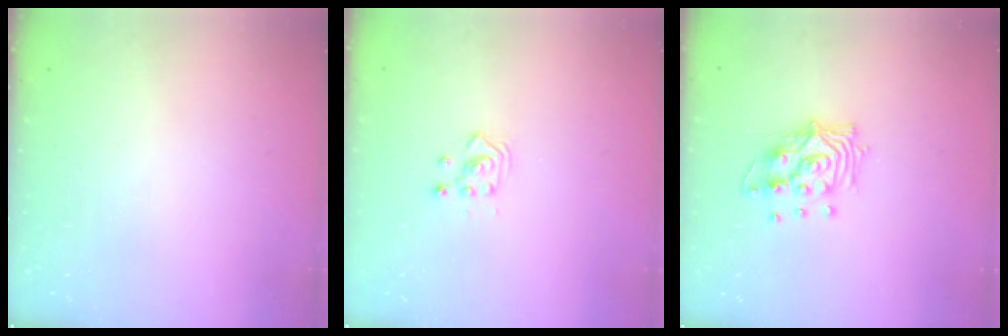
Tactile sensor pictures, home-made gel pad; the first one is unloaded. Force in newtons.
{"total": 3.0, "press": 3.0, "slide": 0.5}
{"total": 12.4, "press": 12.4, "slide": 1.0}